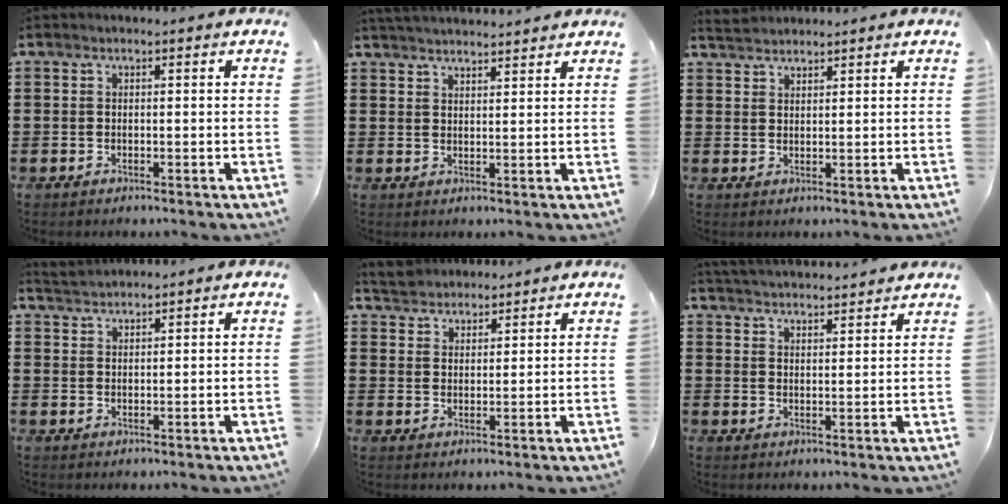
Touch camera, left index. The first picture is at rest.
{"total": 3.0, "force": [3.0, -0.2, 0.2], "torque": [-0.013, -0.006, 0.057]}
{"total": 2.2, "force": [2.2, 0.3, 0.1], "torque": [-0.008, 0.003, 0.044]}
{"total": 2.2, "force": [2.2, 0.0, 0.0], "torque": [-0.006, 0.001, 0.044]}
{"total": 3.5, "force": [3.3, 1.2, -0.3], "torque": [-0.009, -0.004, 0.062]}
{"total": 3.4, "force": [3.4, -0.2, 0.0], "torque": [-0.012, -0.015, 0.062]}